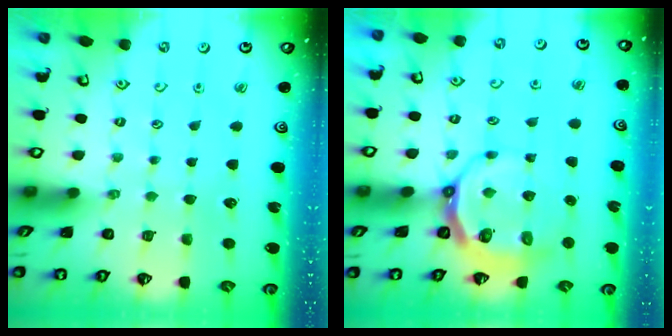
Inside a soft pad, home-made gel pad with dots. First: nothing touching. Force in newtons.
{"total": 8.1, "press": 7.4, "slide": 3.2}